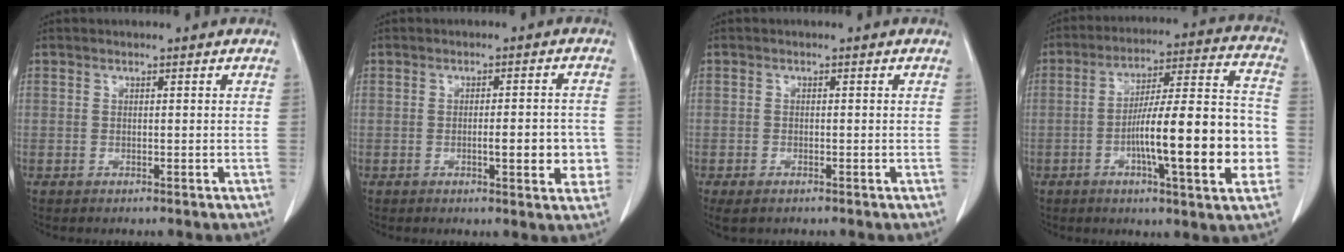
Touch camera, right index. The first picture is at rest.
{"total": 6.9, "force": [-1.5, 2.0, 6.4], "torque": [-0.081, 0.005, -0.017]}
{"total": 3.8, "force": [-2.3, 1.8, 2.4], "torque": [-0.050, -0.009, -0.035]}
{"total": 19.7, "force": [-4.5, 2.8, 19.0], "torque": [-0.268, 0.022, -0.065]}